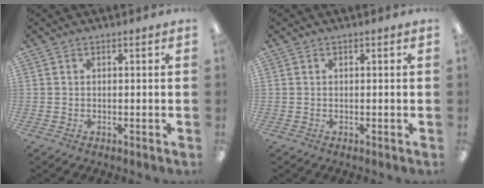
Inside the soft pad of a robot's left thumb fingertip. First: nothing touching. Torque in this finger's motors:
{"motor_torque": [0.00, 0.00, 0.04, -0.01, 0.00]}